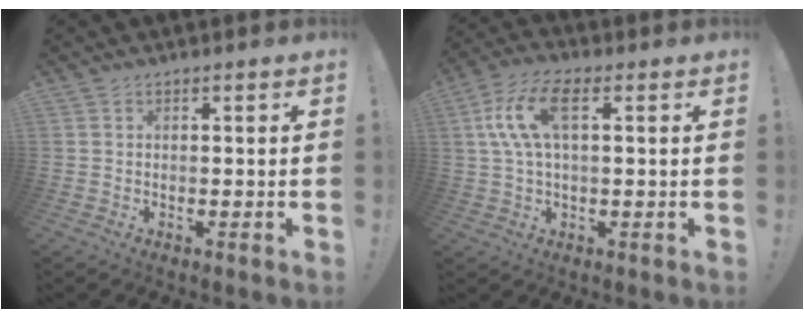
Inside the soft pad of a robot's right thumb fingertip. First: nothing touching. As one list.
[{"total": 12.0, "force": [3.0, 5.5, 10.3], "torque": [-0.218, 0.007, 0.055]}]